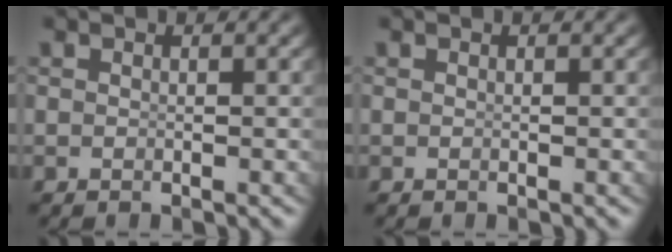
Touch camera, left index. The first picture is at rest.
{"total": 0.0}